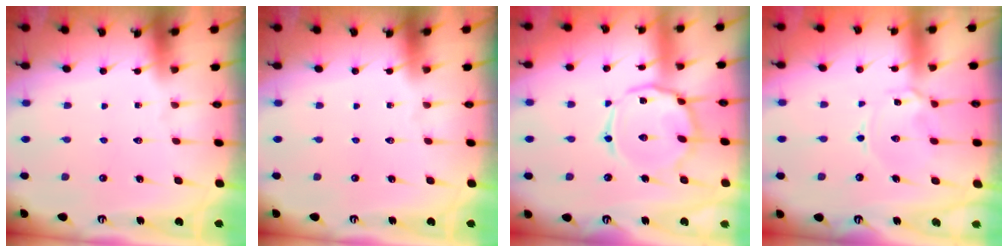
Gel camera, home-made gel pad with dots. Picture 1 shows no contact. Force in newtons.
{"total": 0.0}
{"total": 13.1, "press": 13.1, "slide": 0.9}
{"total": 2.6, "press": 2.6, "slide": 0.4}